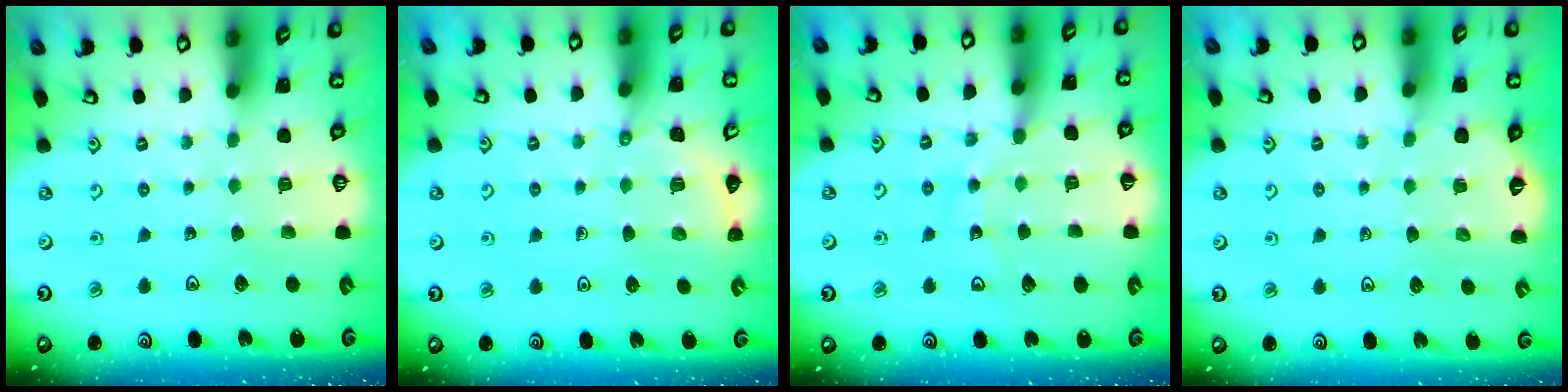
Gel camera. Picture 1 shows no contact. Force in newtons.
{"total": 4.4, "press": 4.2, "slide": 1.5}
{"total": 11.9, "press": 11.8, "slide": 1.2}
{"total": 3.3, "press": 2.8, "slide": 1.8}